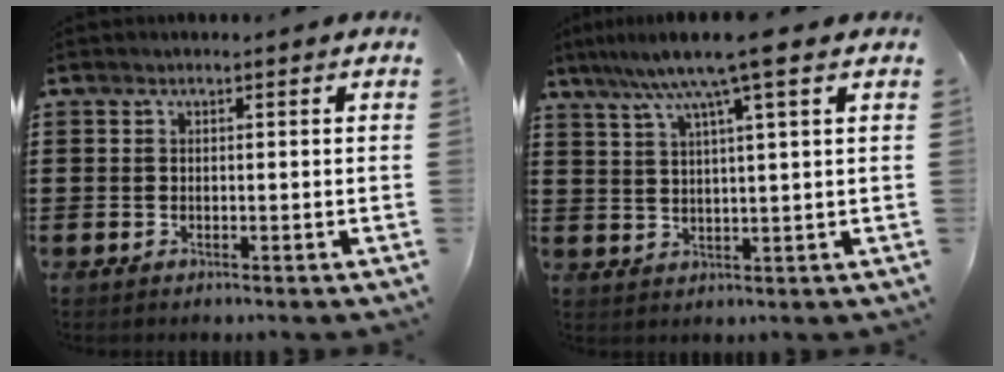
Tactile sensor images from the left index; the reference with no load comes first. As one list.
[{"total": 8.0, "force": [5.0, 0.1, 6.3], "torque": [-0.135, -0.005, 0.082]}]